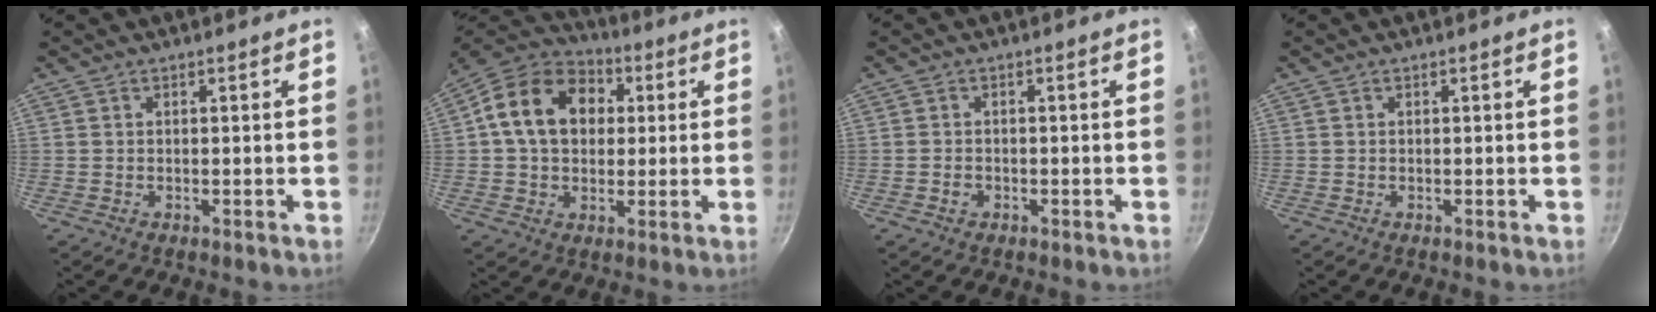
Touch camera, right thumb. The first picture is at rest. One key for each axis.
{"total": 16.3, "fx": 3.0, "fy": 12.4, "fz": 10.1, "tx": -0.149, "ty": 0.026, "tz": 0.036}
{"total": 1.4, "fx": -0.6, "fy": 1.2, "fz": 0.4, "tx": -0.005, "ty": 0.007, "tz": -0.007}
{"total": 0.0}